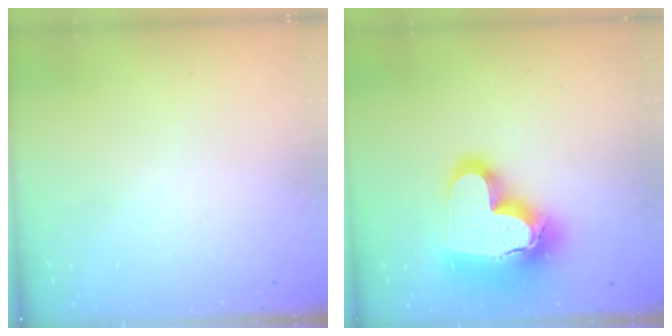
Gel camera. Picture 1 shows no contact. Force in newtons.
{"total": 22.8, "press": 22.6, "slide": 2.2}